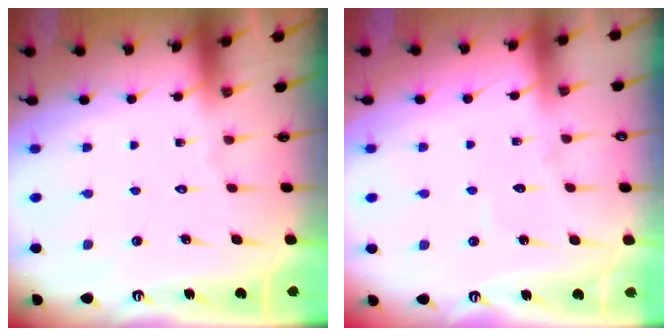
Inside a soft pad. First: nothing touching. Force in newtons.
{"total": 3.5, "press": 3.5, "slide": 0.5}